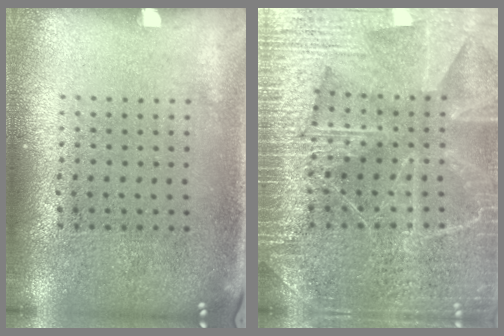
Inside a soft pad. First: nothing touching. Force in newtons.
{"total": 6.5, "press": 6.4, "slide": 0.7}